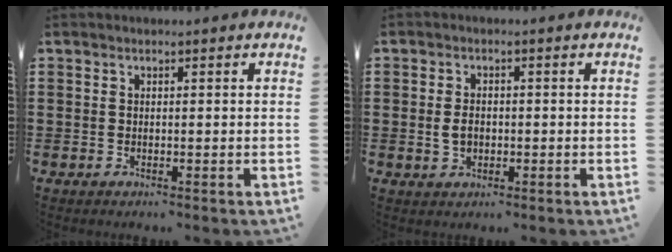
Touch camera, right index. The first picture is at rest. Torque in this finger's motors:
{"motor_torque": [2.14, 0.00, 0.02, 0.00]}